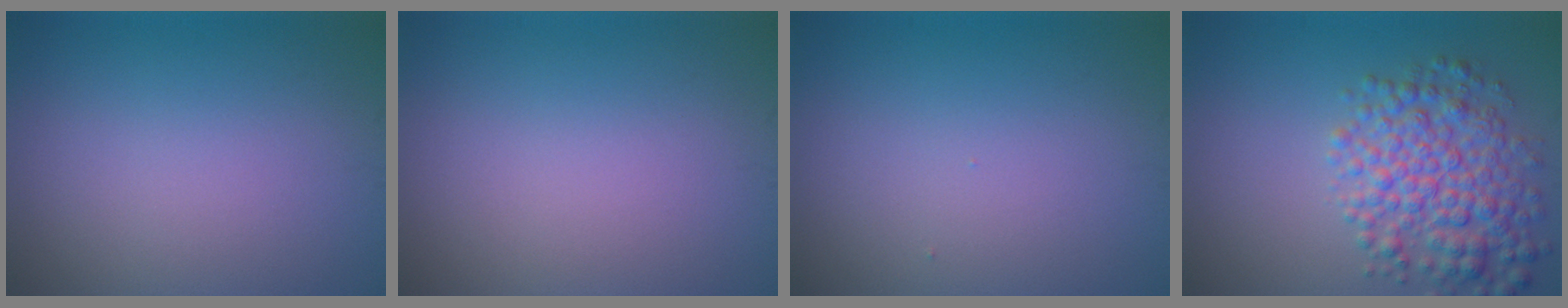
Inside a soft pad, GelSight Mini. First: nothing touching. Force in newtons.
{"total": 0.0}
{"total": 0.0}
{"total": 6.0, "press": 6.0, "slide": 0.0}